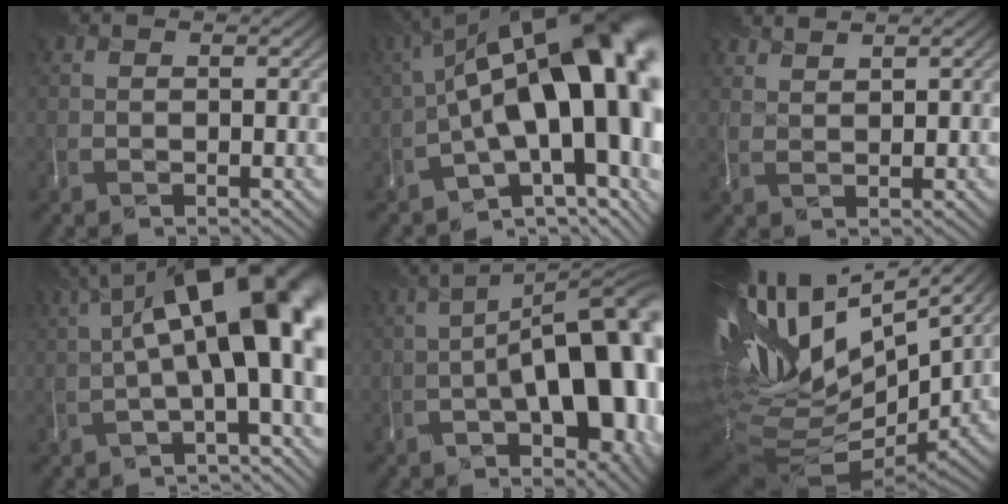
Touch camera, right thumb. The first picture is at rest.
{"total": 20.9, "force": [-1.5, 9.1, 18.7], "torque": [-0.225, 0.018, -0.020]}
{"total": 2.3, "force": [2.3, 0.4, 0.1], "torque": [-0.005, 0.004, 0.046]}
{"total": 16.7, "force": [2.2, 5.9, 15.4], "torque": [-0.224, 0.032, 0.044]}
{"total": 17.7, "force": [-3.5, 7.7, 15.5], "torque": [-0.181, 0.020, -0.047]}
{"total": 18.6, "force": [7.5, 8.8, 14.5], "torque": [-0.256, 0.021, 0.172]}